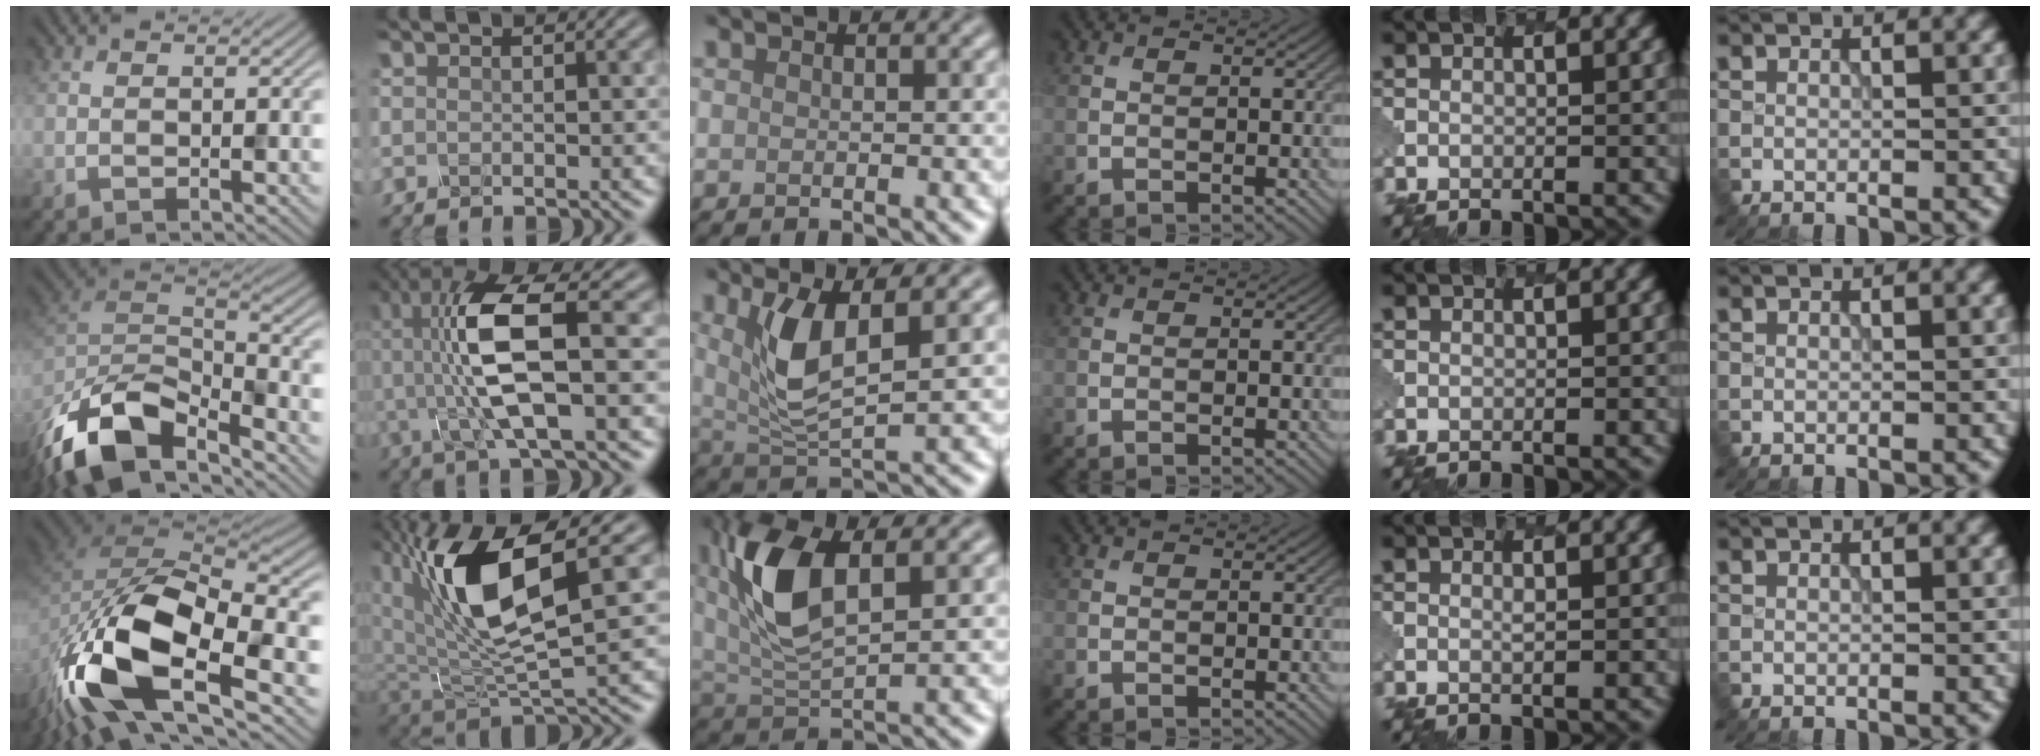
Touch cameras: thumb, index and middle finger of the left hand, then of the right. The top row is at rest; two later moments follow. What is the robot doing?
{"motion": "twist", "object": "rubiks cube"}